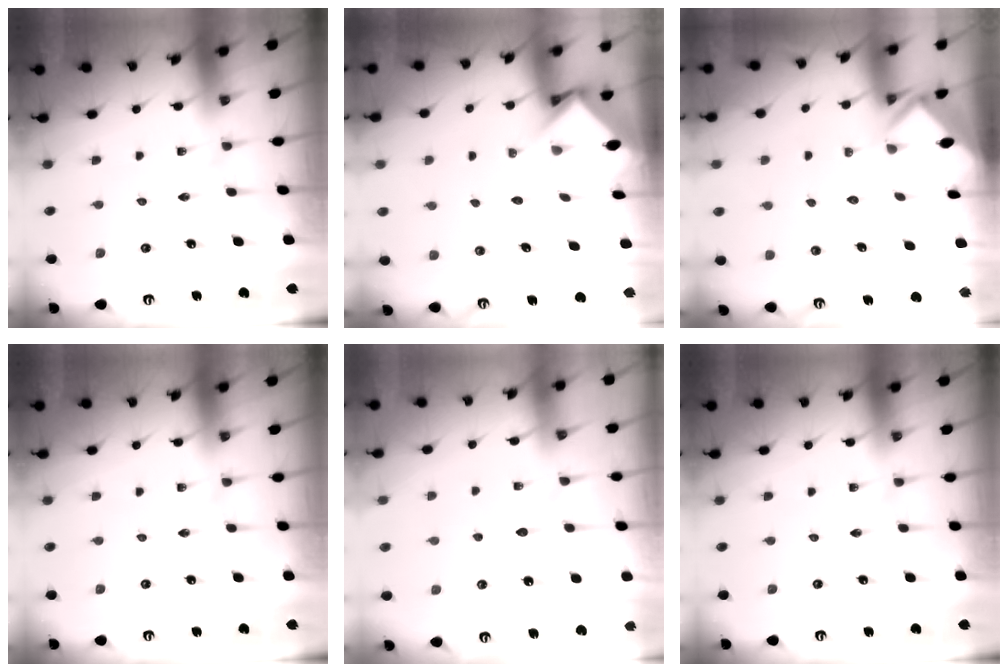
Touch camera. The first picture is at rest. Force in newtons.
{"total": 3.6, "press": 3.6, "slide": 0.3}
{"total": 2.6, "press": 2.6, "slide": 0.1}
{"total": 0.0}
{"total": 4.9, "press": 4.8, "slide": 0.5}
{"total": 0.0}